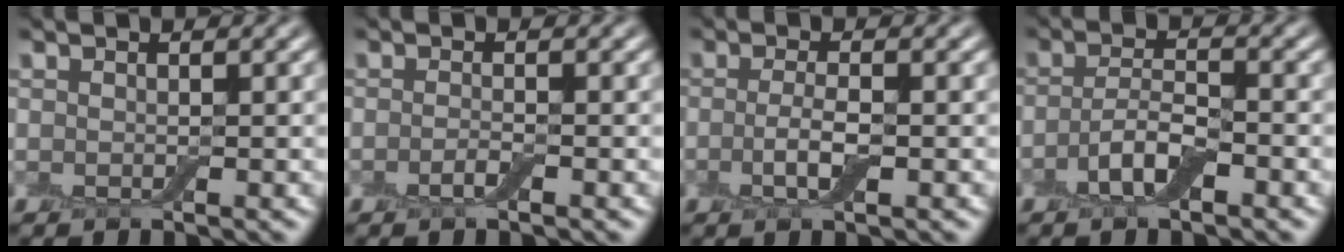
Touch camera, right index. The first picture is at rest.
{"total": 1.1, "force": [-0.6, 0.3, 1.0], "torque": [-0.020, -0.001, -0.014]}
{"total": 2.5, "force": [-0.5, 0.7, 2.3], "torque": [-0.049, -0.002, -0.014]}
{"total": 3.4, "force": [-1.5, 1.2, 2.8], "torque": [-0.060, 0.003, -0.034]}